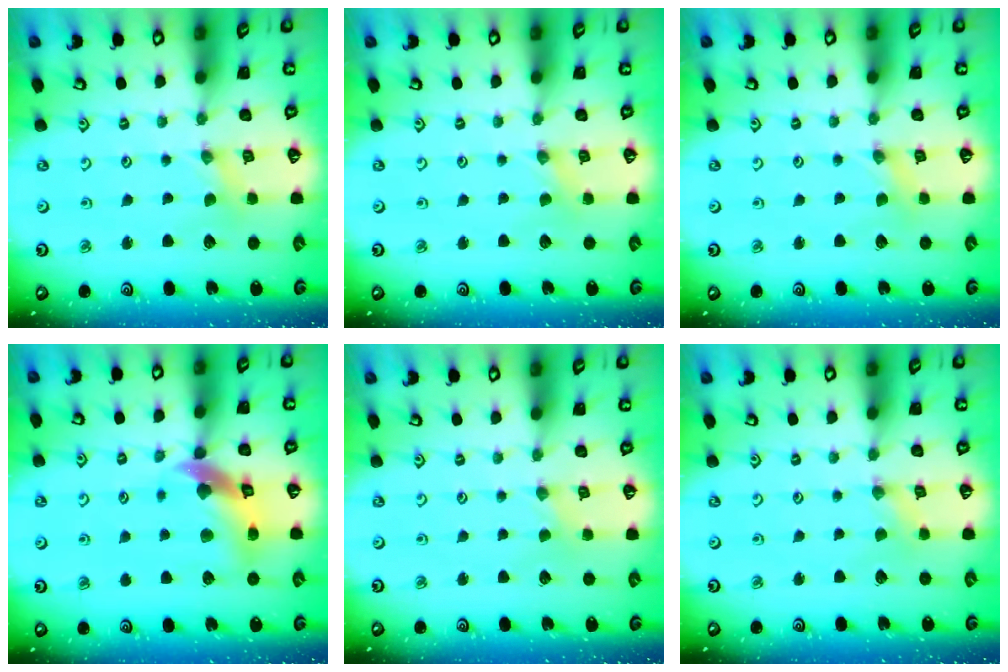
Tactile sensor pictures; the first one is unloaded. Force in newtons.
{"total": 0.5, "press": 0.5, "slide": 0.1}
{"total": 0.0}
{"total": 12.2, "press": 12.1, "slide": 1.9}
{"total": 0.0}
{"total": 0.6, "press": 0.5, "slide": 0.1}